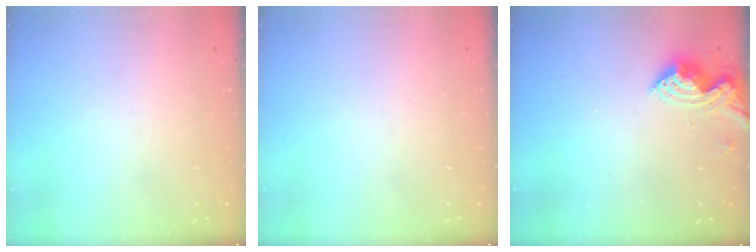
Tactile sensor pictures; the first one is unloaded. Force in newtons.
{"total": 0.0}
{"total": 8.2, "press": 8.2, "slide": 0.2}